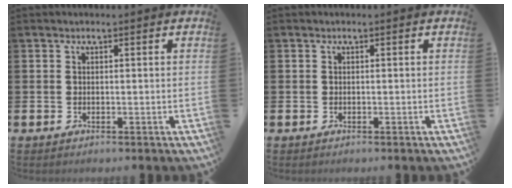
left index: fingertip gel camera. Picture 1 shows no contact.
{"total": 0.0}